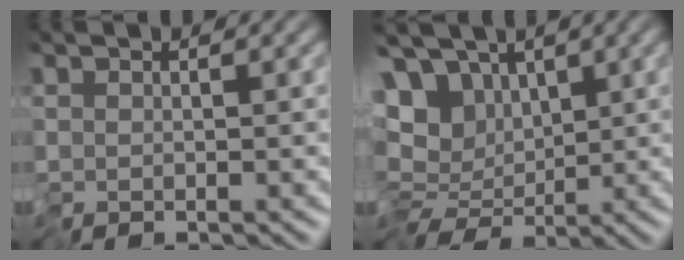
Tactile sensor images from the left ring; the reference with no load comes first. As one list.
[{"total": 11.7, "force": [1.1, 9.6, 6.6], "torque": [-0.121, 0.007, 0.014]}]